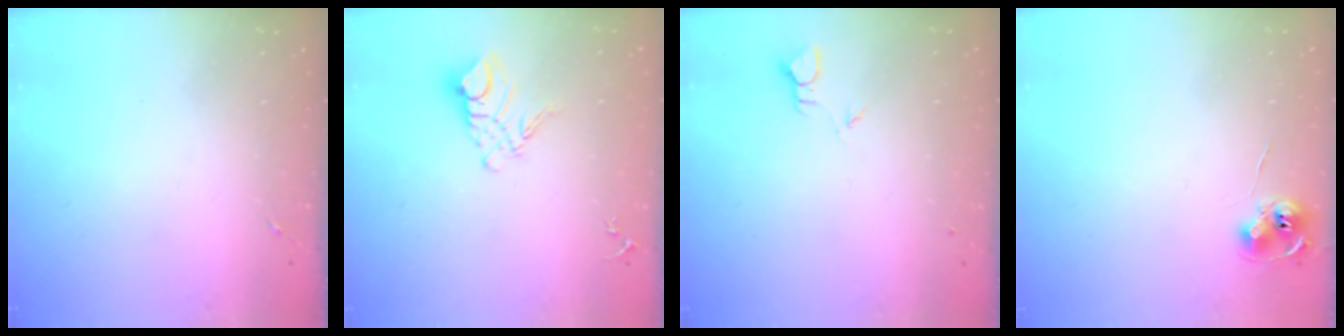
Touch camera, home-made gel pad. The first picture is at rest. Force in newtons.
{"total": 10.6, "press": 10.5, "slide": 0.7}
{"total": 1.9, "press": 1.9, "slide": 0.1}
{"total": 7.5, "press": 7.5, "slide": 0.5}